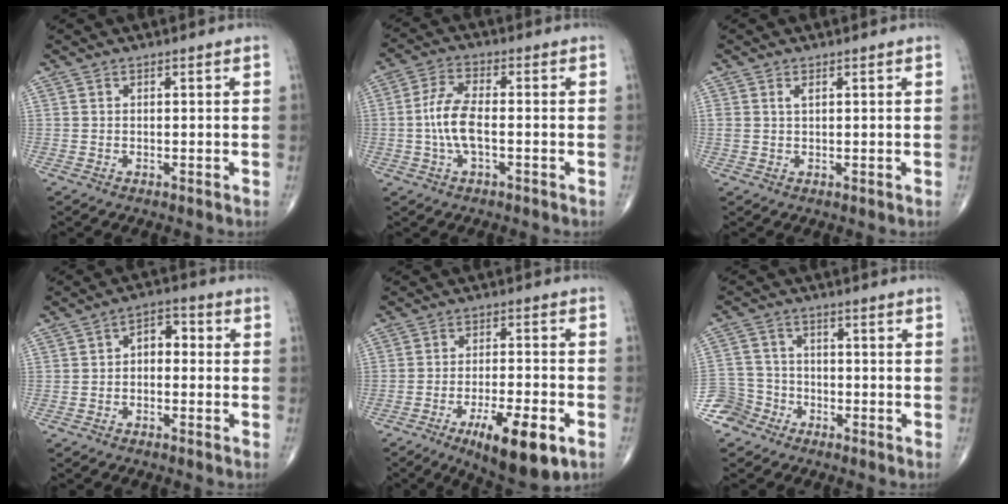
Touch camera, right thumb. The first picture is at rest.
{"total": 7.3, "force": [-1.1, 3.0, 6.6], "torque": [-0.145, 0.019, -0.025]}
{"total": 1.3, "force": [0.6, 0.6, 1.0], "torque": [-0.023, 0.006, 0.014]}
{"total": 4.8, "force": [-0.2, 3.2, 3.6], "torque": [-0.032, 0.023, -0.017]}
{"total": 13.6, "force": [-6.5, 3.8, 11.4], "torque": [-0.171, 0.010, -0.096]}
{"total": 6.1, "force": [-4.2, 4.4, -0.2], "torque": [0.030, 0.031, -0.092]}